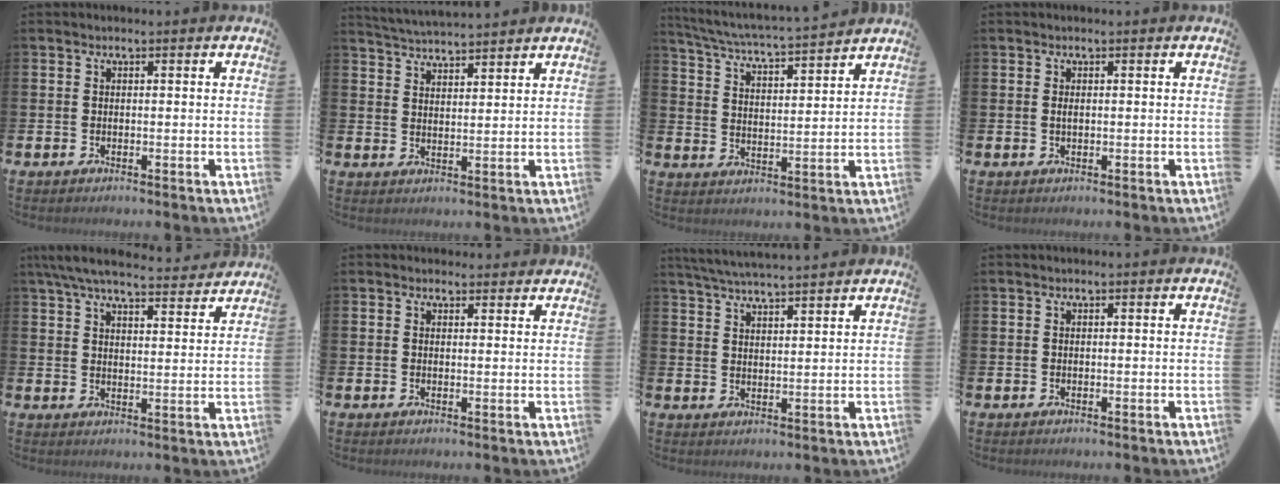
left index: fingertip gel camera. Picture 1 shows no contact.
{"total": 4.1, "force": [4.1, 0.0, 0.0], "torque": [-0.009, -0.025, 0.074]}
{"total": 5.0, "force": [4.8, -0.2, 1.2], "torque": [-0.046, -0.041, 0.079]}
{"total": 0.6, "force": [0.1, 0.3, 0.5], "torque": [-0.003, -0.002, 0.000]}
{"total": 7.0, "force": [6.5, 1.1, 2.3], "torque": [-0.054, -0.038, 0.114]}
{"total": 1.4, "force": [1.2, 0.6, 0.1], "torque": [0.007, -0.001, 0.021]}
{"total": 4.8, "force": [4.7, -0.2, 1.0], "torque": [-0.034, -0.018, 0.085]}
{"total": 0.0}